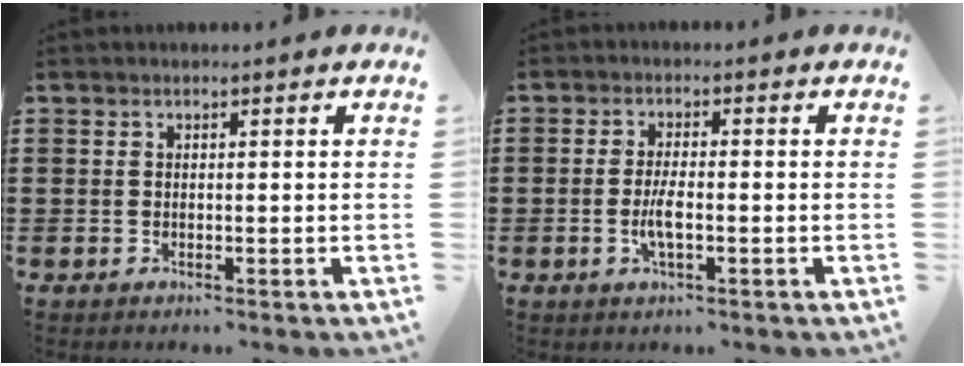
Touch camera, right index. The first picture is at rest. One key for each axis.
{"total": 3.7, "fx": -0.9, "fy": 0.9, "fz": 3.4, "tx": -0.074, "ty": -0.003, "tz": -0.021}